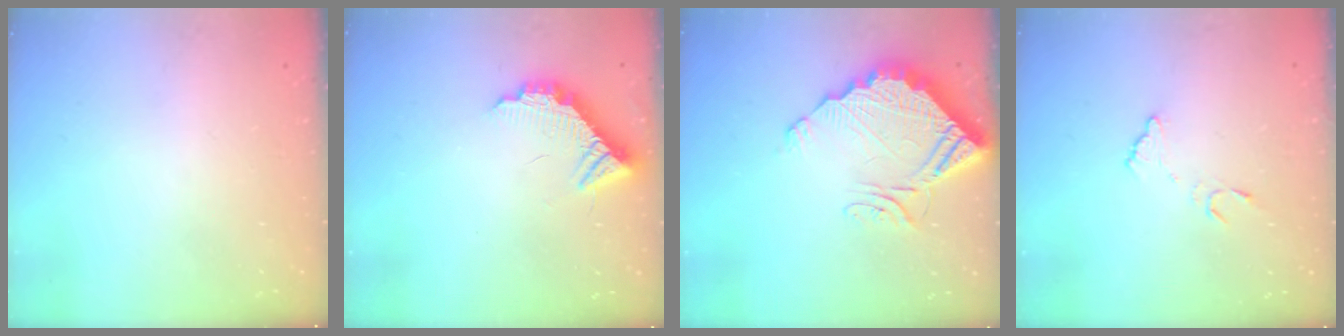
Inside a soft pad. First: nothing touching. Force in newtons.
{"total": 10.7, "press": 10.7, "slide": 0.3}
{"total": 13.8, "press": 13.8, "slide": 1.1}
{"total": 7.2, "press": 7.1, "slide": 0.5}